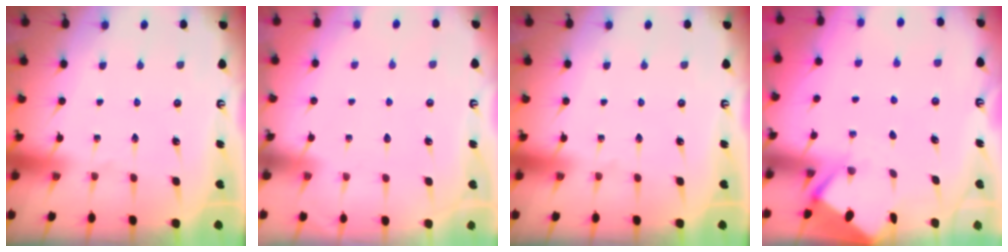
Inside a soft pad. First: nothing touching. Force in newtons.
{"total": 1.0, "press": 1.0, "slide": 0.0}
{"total": 0.0}
{"total": 2.6, "press": 2.6, "slide": 0.4}